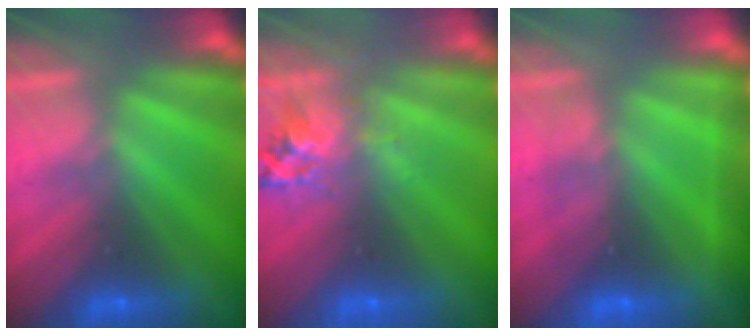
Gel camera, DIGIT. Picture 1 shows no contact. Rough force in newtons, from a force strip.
{"total": 2.7}
{"total": 2.2}